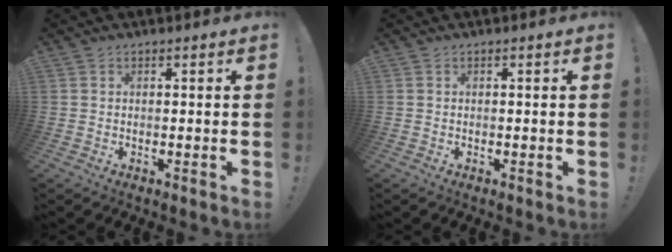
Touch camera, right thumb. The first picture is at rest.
{"total": 0.0}